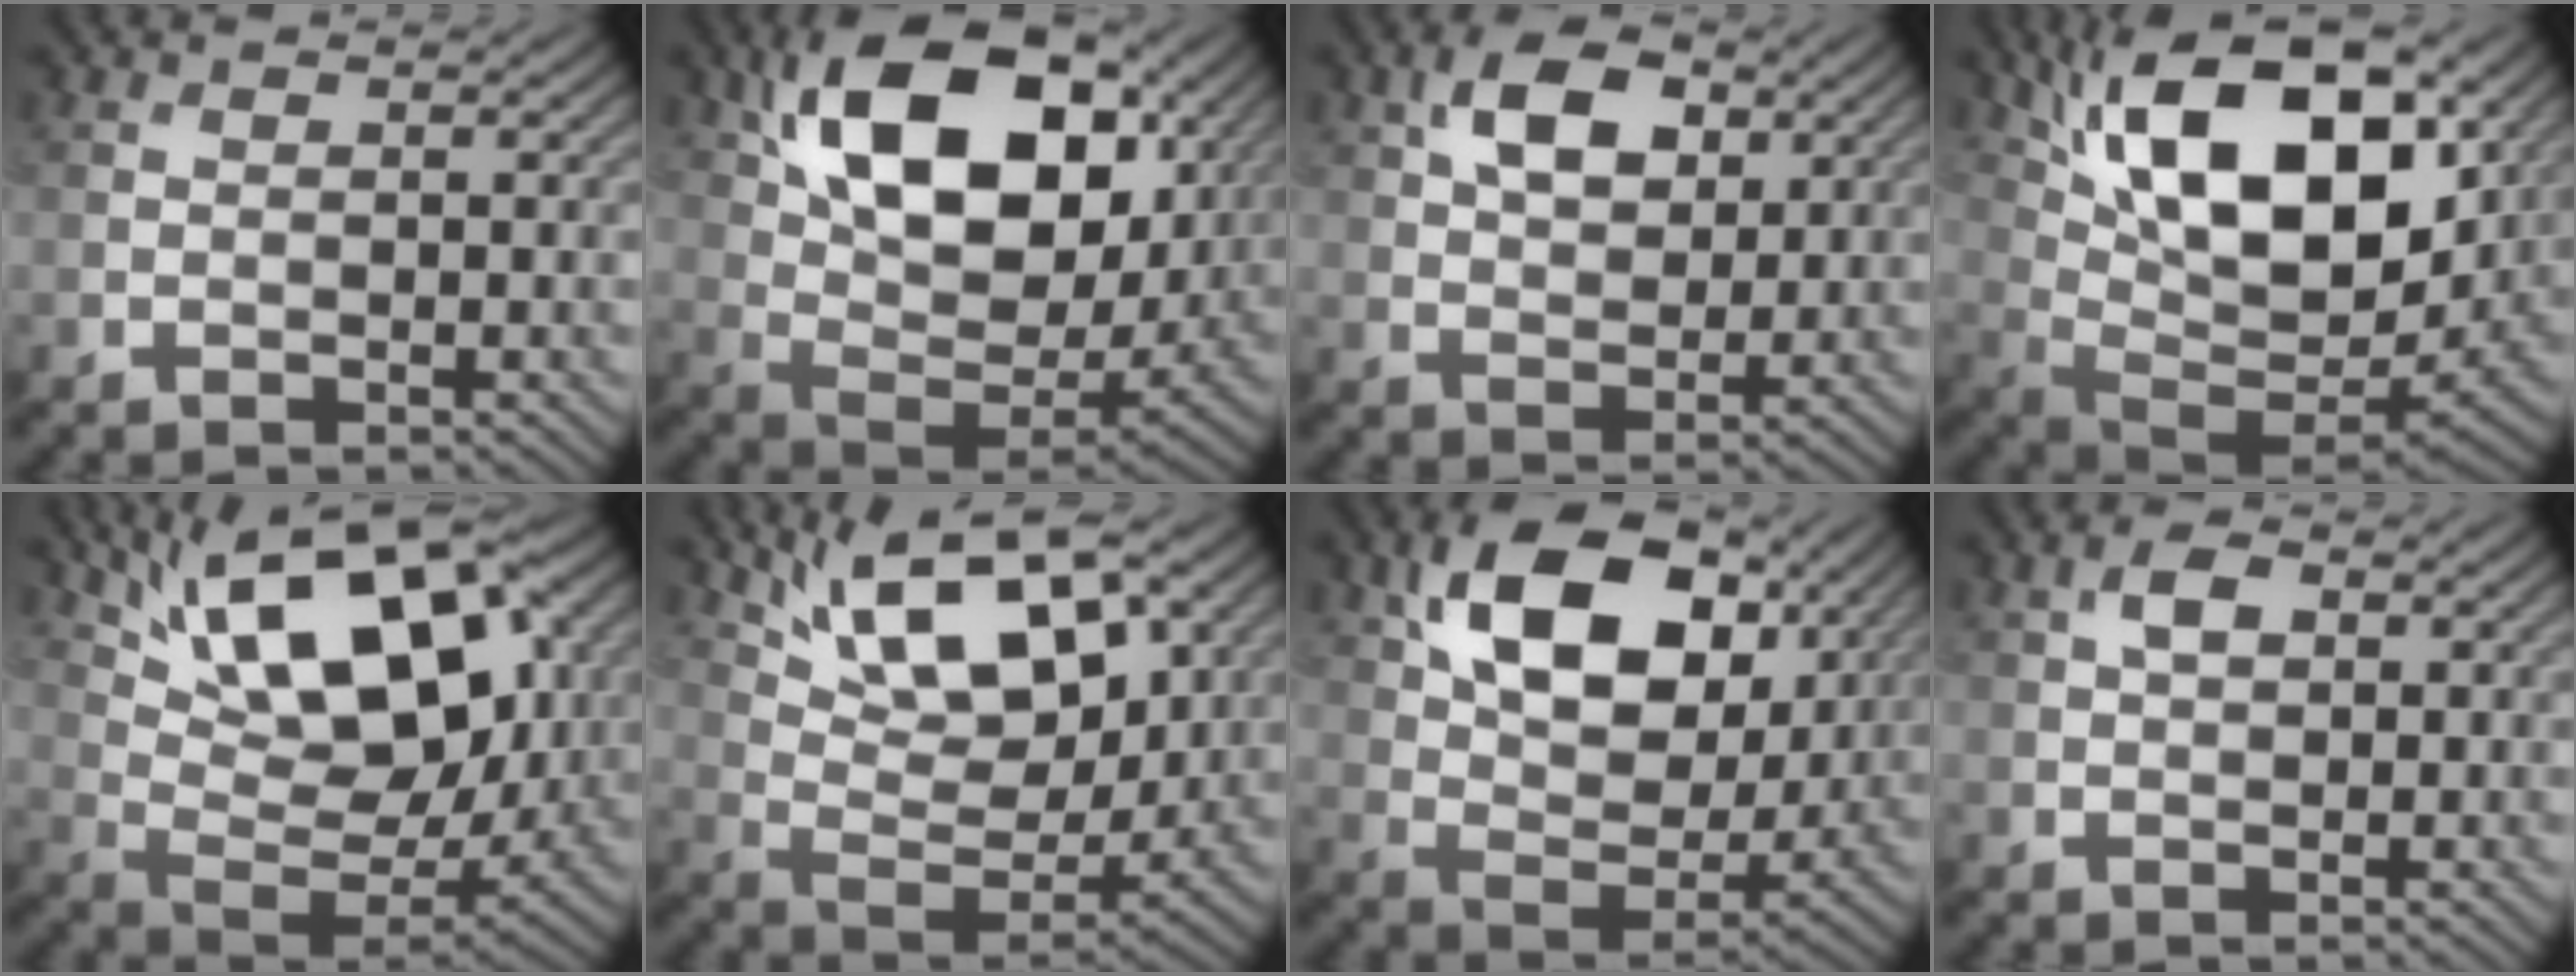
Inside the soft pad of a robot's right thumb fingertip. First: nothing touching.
{"total": 18.3, "force": [7.5, 10.4, 13.1], "torque": [-0.241, 0.011, 0.129]}
{"total": 7.5, "force": [3.1, 4.4, 5.2], "torque": [-0.099, 0.003, 0.051]}
{"total": 18.6, "force": [7.7, 8.9, 14.3], "torque": [-0.248, 0.026, 0.125]}
{"total": 18.0, "force": [8.5, 8.4, 13.4], "torque": [-0.232, 0.028, 0.127]}
{"total": 14.6, "force": [8.2, 6.4, 10.3], "torque": [-0.189, 0.008, 0.129]}
{"total": 14.9, "force": [6.3, 9.0, 10.1], "torque": [-0.195, 0.004, 0.113]}
{"total": 2.5, "force": [0.8, 1.4, 1.9], "torque": [-0.037, 0.005, 0.012]}